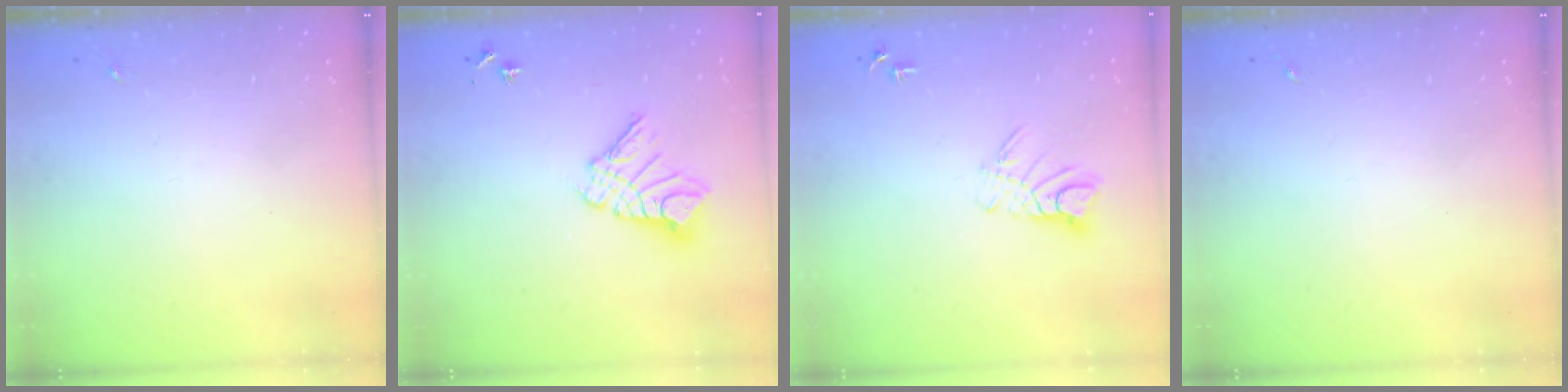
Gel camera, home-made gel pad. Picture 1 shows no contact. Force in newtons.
{"total": 11.7, "press": 11.7, "slide": 1.2}
{"total": 7.6, "press": 7.5, "slide": 0.7}
{"total": 0.0}